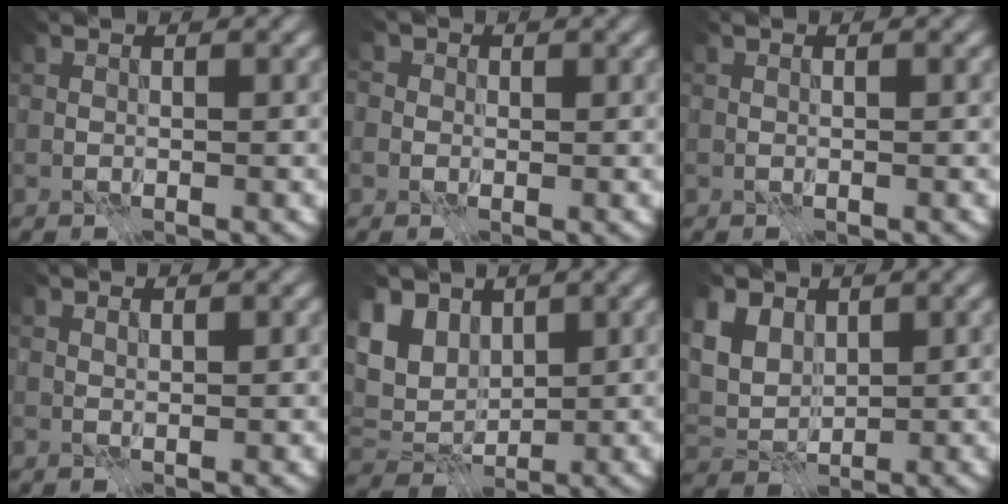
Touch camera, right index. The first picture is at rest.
{"total": 3.0, "force": [1.0, 2.6, 1.1], "torque": [0.001, 0.020, -0.008]}
{"total": 0.0}
{"total": 0.6, "force": [0.5, -0.3, 0.1], "torque": [-0.005, -0.002, 0.012]}
{"total": 5.2, "force": [2.5, 3.6, 2.9], "torque": [-0.072, 0.004, 0.043]}
{"total": 4.2, "force": [2.3, 2.7, 2.1], "torque": [-0.066, 0.003, 0.045]}